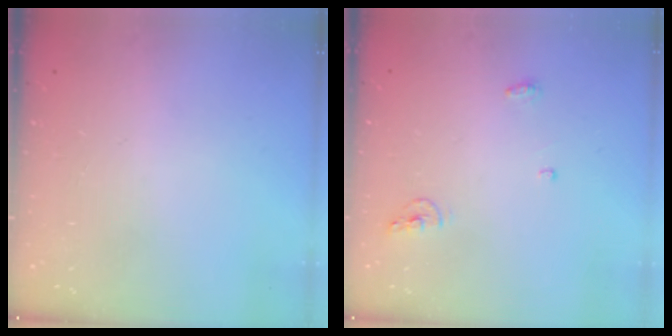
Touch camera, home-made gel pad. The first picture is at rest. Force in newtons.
{"total": 4.8, "press": 4.7, "slide": 0.8}